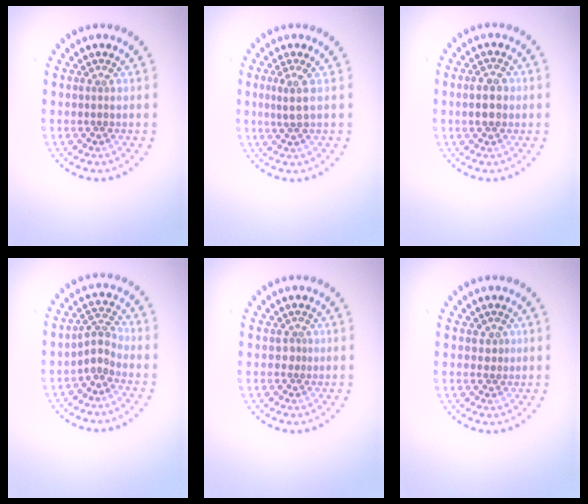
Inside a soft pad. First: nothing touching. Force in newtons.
{"total": 1.6, "press": 1.3, "slide": 1.0}
{"total": 2.6, "press": 2.6, "slide": 0.1}
{"total": 2.2, "press": 1.5, "slide": 1.6}
{"total": 0.9, "press": 0.5, "slide": 0.7}
{"total": 0.9, "press": 0.8, "slide": 0.4}